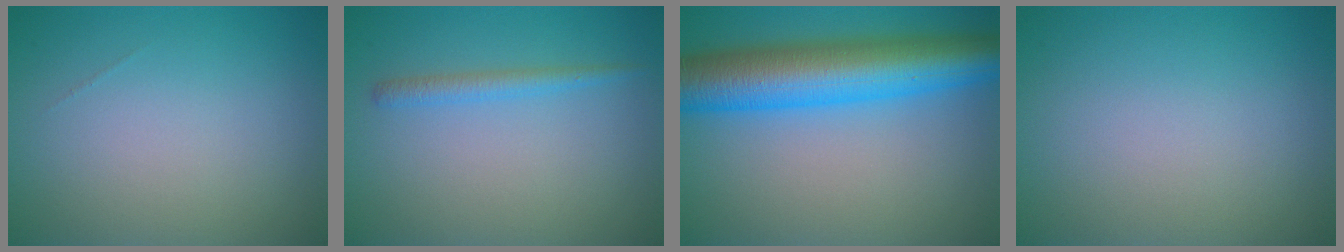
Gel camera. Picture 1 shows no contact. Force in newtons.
{"total": 1.5, "press": 1.5, "slide": 0.1}
{"total": 10.6, "press": 10.6, "slide": 0.3}
{"total": 0.0}